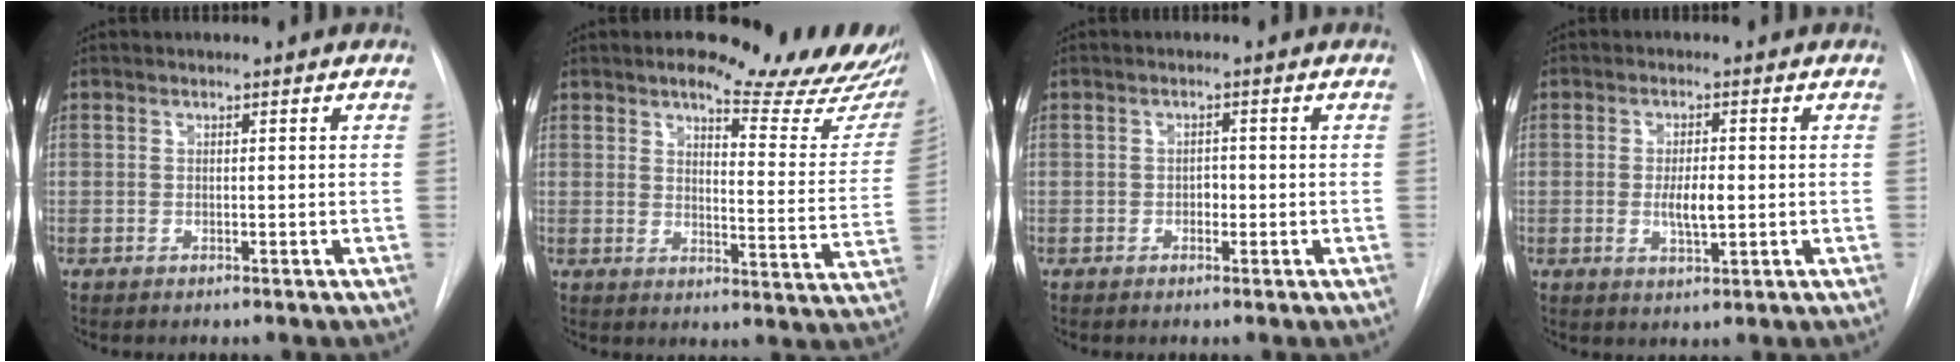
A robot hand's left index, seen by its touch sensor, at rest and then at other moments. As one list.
[{"total": 17.9, "force": [14.9, 4.3, 8.8], "torque": [-0.085, -0.053, 0.160]}, {"total": 1.3, "force": [-0.3, 0.9, 0.8], "torque": [-0.010, 0.004, -0.006]}, {"total": 4.1, "force": [-0.3, 1.2, 3.9], "torque": [-0.072, -0.004, -0.002]}]